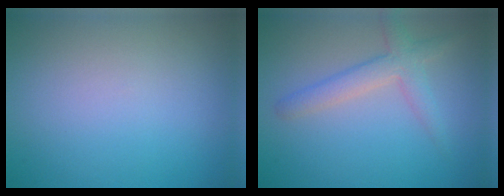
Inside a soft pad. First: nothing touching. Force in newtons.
{"total": 3.0, "press": 3.0, "slide": 0.1}